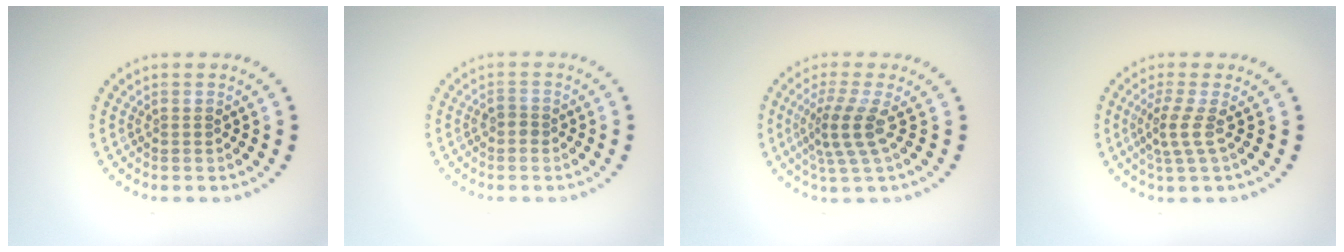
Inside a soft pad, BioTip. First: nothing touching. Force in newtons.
{"total": 1.0, "press": 0.9, "slide": 0.4}
{"total": 3.3, "press": 2.3, "slide": 2.4}
{"total": 2.2, "press": 1.4, "slide": 1.6}